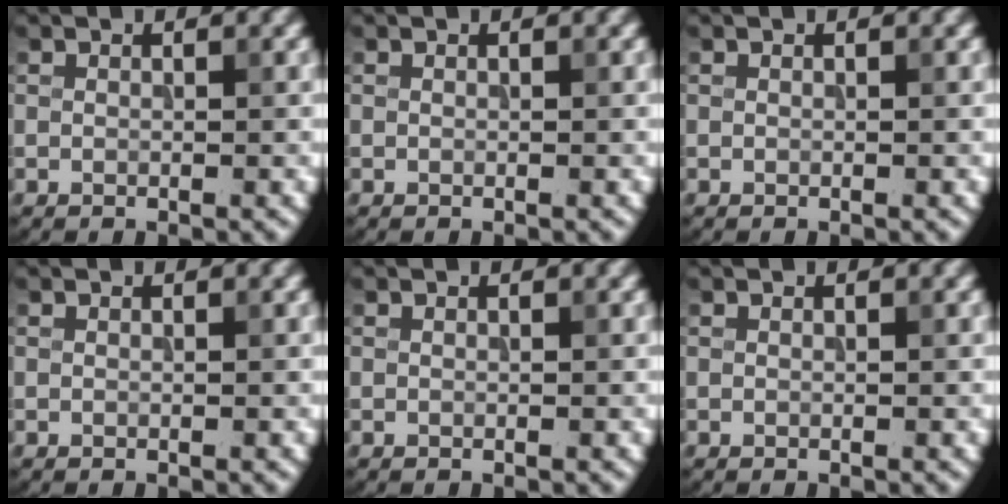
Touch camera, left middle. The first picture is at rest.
{"total": 0.0}
{"total": 0.0}
{"total": 0.0}
{"total": 0.0}
{"total": 0.0}